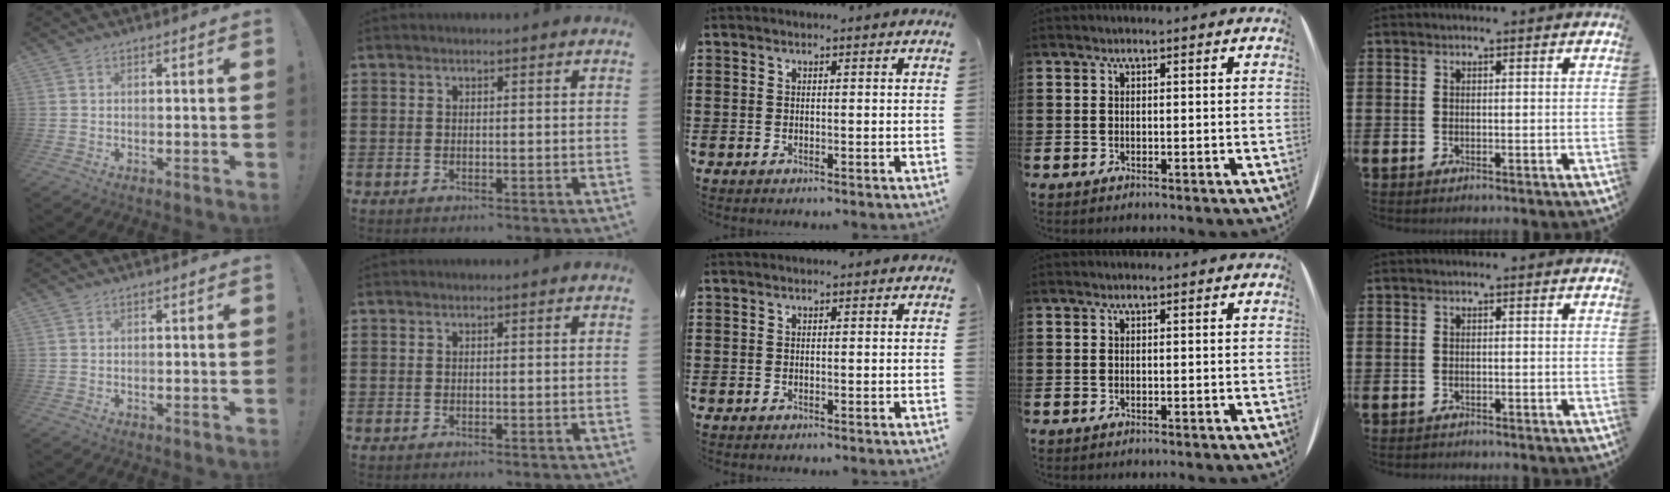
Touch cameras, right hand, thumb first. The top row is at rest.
{}